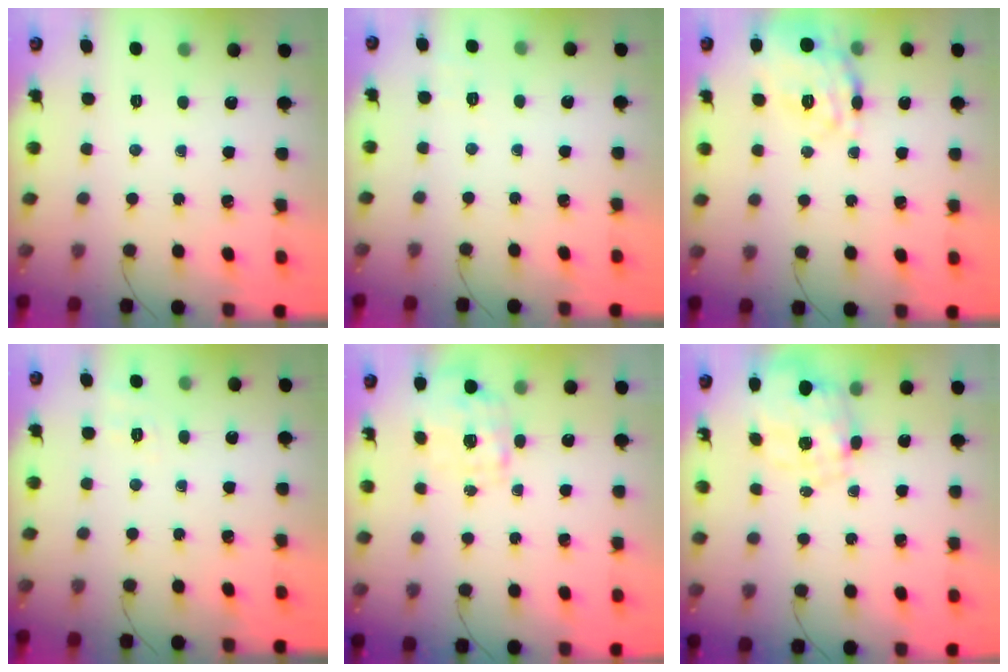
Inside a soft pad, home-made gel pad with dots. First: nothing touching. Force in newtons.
{"total": 1.6, "press": 0.1, "slide": 1.6}
{"total": 18.7, "press": 18.6, "slide": 1.5}
{"total": 1.9, "press": 0.4, "slide": 1.9}
{"total": 1.9, "press": 1.8, "slide": 0.6}
{"total": 2.8, "press": 2.6, "slide": 1.0}